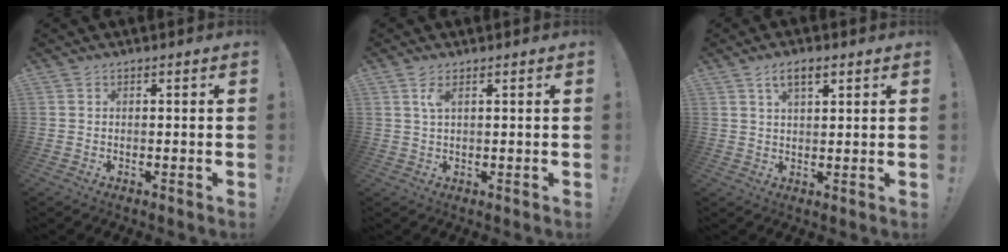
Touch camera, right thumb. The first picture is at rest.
{"total": 3.0, "force": [1.3, 0.9, 2.5], "torque": [-0.045, -0.001, 0.020]}
{"total": 4.9, "force": [2.4, 2.1, 3.7], "torque": [-0.055, -0.005, 0.040]}